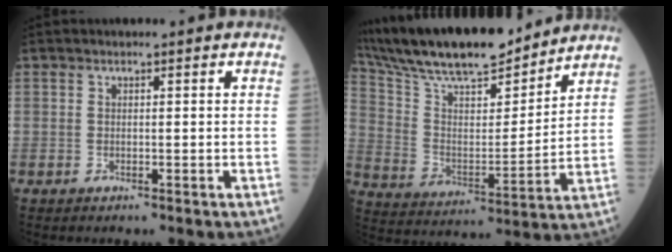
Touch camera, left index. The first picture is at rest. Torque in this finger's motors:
{"motor_torque": [0.64, -1.34, 0.55, 0.16]}